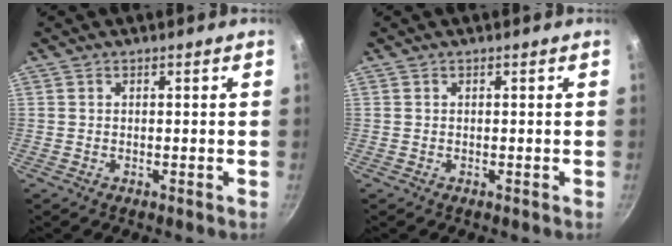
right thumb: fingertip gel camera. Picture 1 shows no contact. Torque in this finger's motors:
{"motor_torque": [0.00, 0.00, -0.15, 0.02, 0.00]}